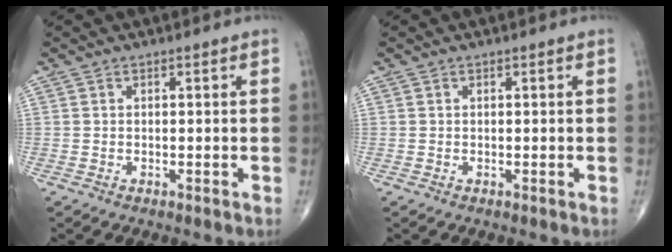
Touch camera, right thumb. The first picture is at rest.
{"total": 0.0}